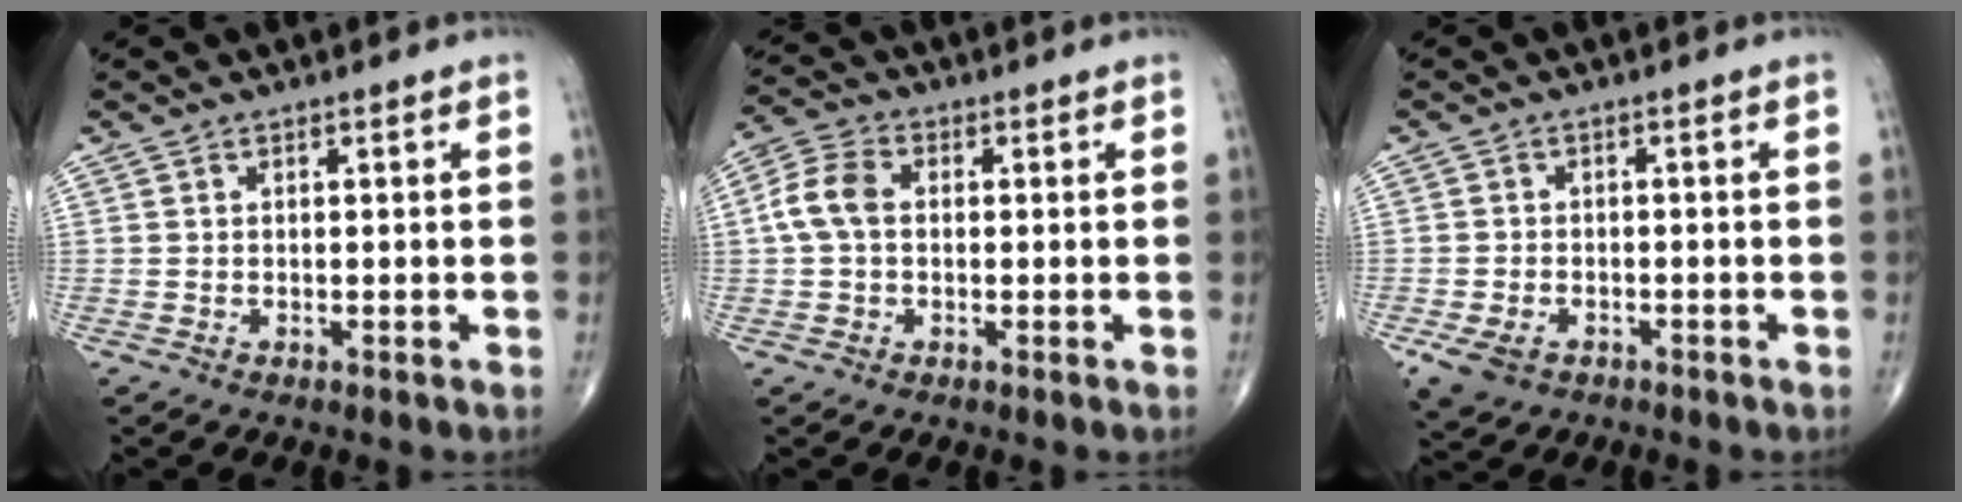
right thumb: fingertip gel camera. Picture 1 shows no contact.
{"total": 6.5, "force": [0.3, 4.5, 4.7], "torque": [-0.100, 0.019, -0.002]}
{"total": 4.8, "force": [-2.4, 3.3, 2.6], "torque": [-0.056, 0.002, -0.036]}